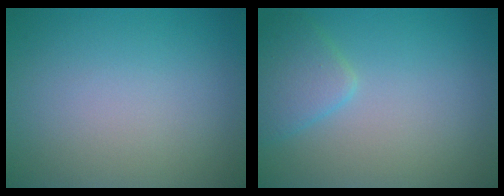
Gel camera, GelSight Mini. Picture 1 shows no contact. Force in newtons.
{"total": 2.7, "press": 2.7, "slide": 0.1}